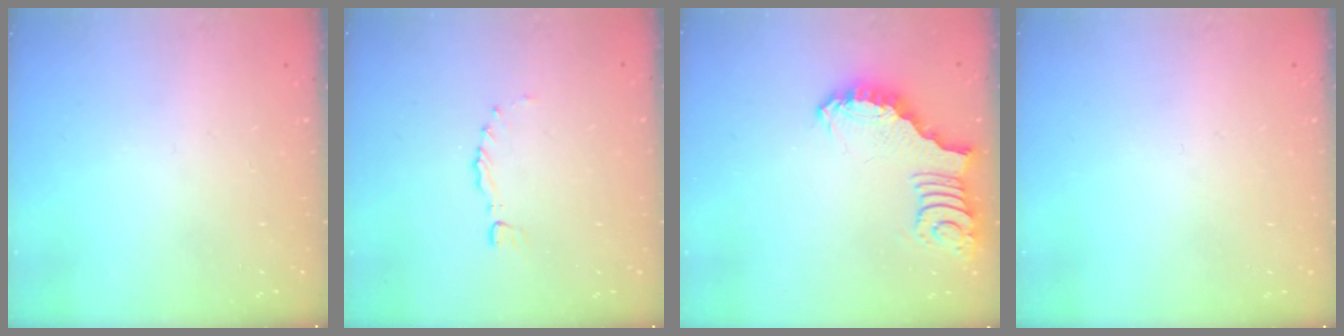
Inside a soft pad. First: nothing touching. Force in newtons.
{"total": 0.0}
{"total": 3.3, "press": 3.2, "slide": 0.8}
{"total": 0.0}